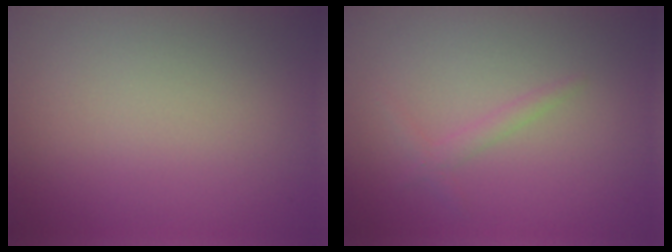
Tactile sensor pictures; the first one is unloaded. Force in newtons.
{"total": 1.1, "press": 1.1, "slide": 0.1}